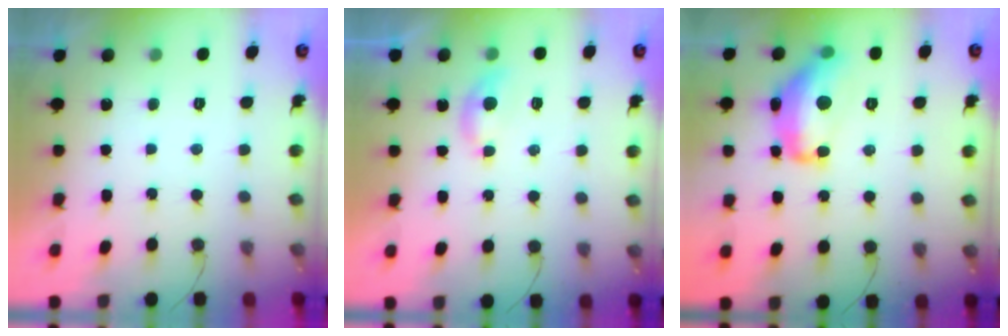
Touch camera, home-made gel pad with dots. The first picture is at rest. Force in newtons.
{"total": 4.1, "press": 4.1, "slide": 0.7}
{"total": 14.9, "press": 14.9, "slide": 1.1}